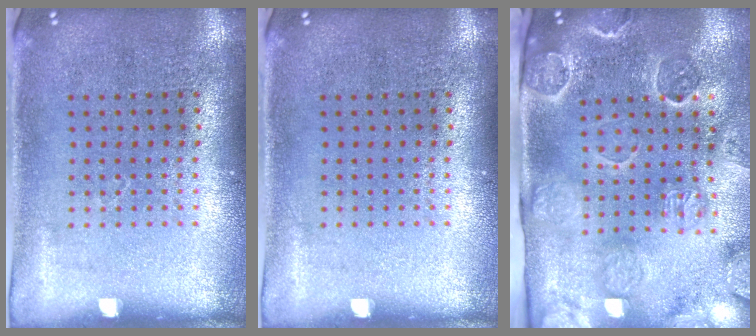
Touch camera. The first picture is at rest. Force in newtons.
{"total": 0.0}
{"total": 3.3, "press": 3.2, "slide": 0.5}